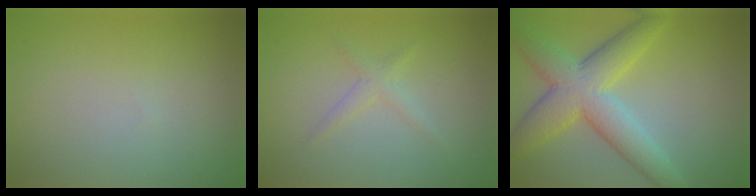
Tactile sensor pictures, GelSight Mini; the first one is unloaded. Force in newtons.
{"total": 1.3, "press": 1.3, "slide": 0.0}
{"total": 7.5, "press": 7.5, "slide": 0.2}